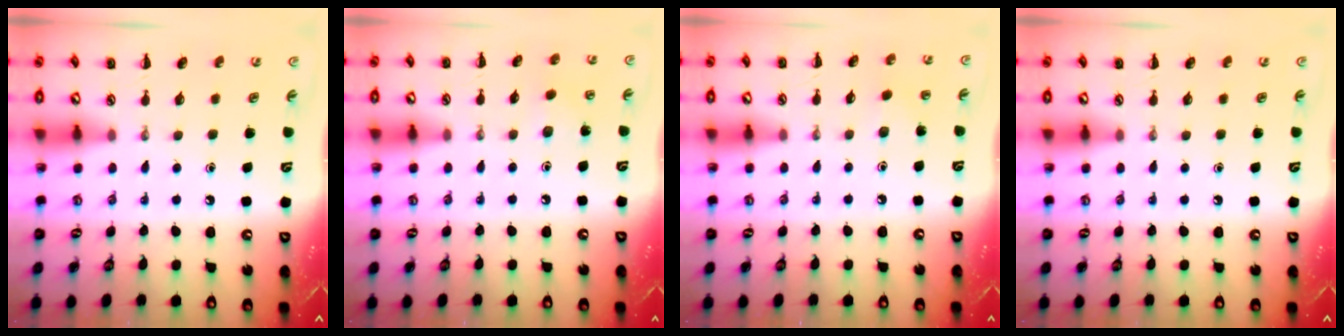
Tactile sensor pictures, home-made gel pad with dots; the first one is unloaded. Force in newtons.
{"total": 5.8, "press": 5.7, "slide": 1.3}
{"total": 2.3, "press": 2.2, "slide": 0.7}
{"total": 0.0}